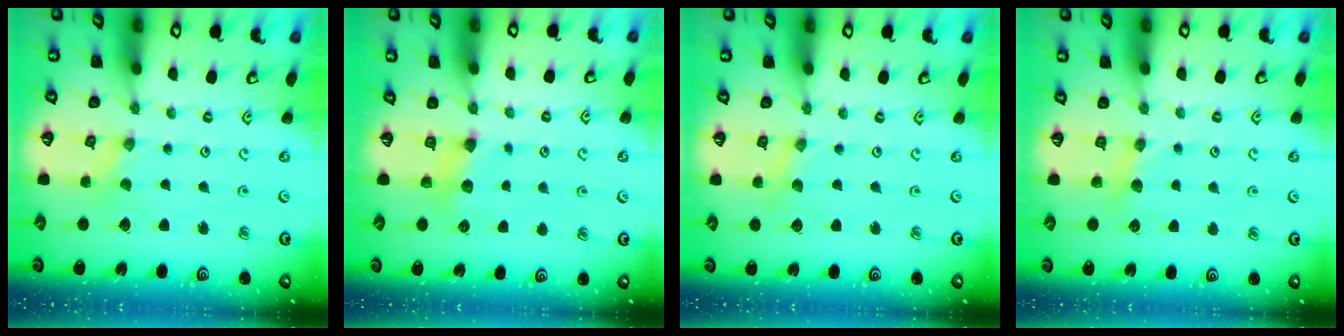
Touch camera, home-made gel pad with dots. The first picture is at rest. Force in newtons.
{"total": 5.3, "press": 5.2, "slide": 0.3}
{"total": 1.5, "press": 1.5, "slide": 0.3}
{"total": 5.9, "press": 5.9, "slide": 0.9}